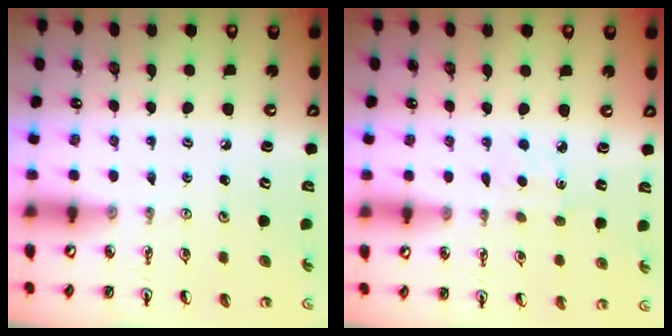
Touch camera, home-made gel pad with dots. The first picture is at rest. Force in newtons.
{"total": 2.4, "press": 2.3, "slide": 0.3}